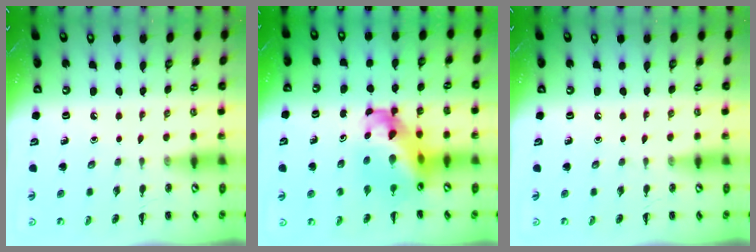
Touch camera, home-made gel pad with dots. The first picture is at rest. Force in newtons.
{"total": 14.4, "press": 13.8, "slide": 3.9}
{"total": 0.0}